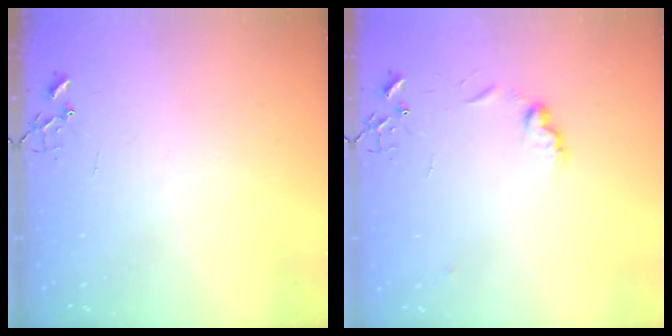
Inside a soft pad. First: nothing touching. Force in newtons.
{"total": 8.6, "press": 8.6, "slide": 0.1}